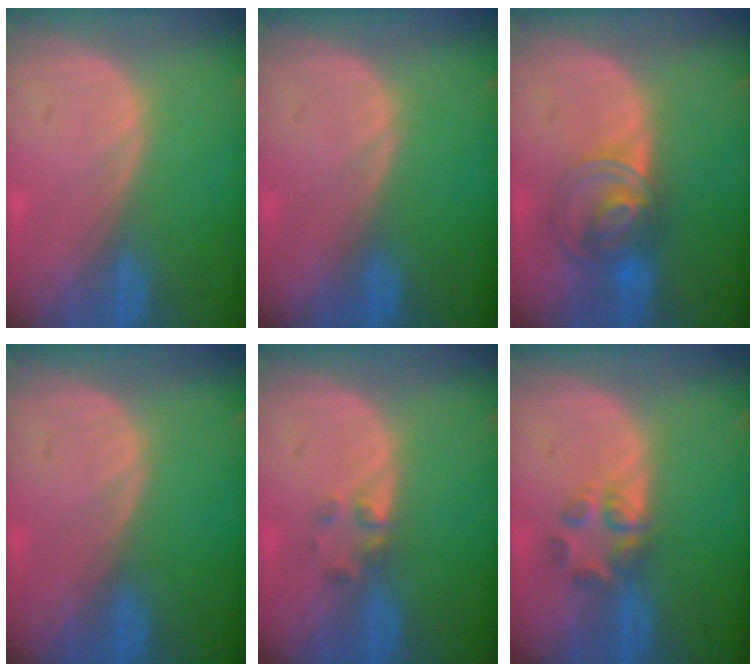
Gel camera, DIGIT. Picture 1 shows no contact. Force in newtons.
{"total": 0.0}
{"total": 7.2, "press": 6.3, "slide": 3.5}
{"total": 0.0}
{"total": 2.0, "press": 1.9, "slide": 0.8}
{"total": 3.7, "press": 3.5, "slide": 0.9}